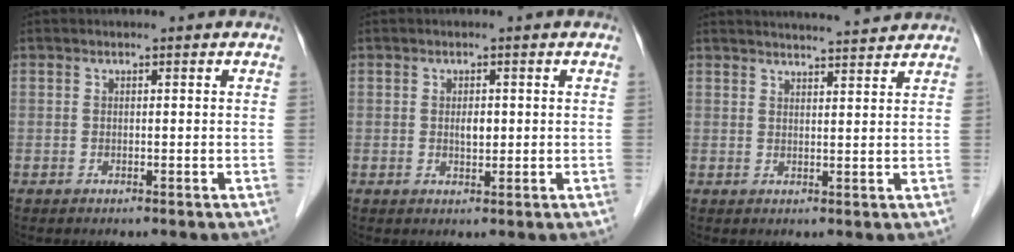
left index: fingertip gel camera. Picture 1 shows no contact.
{"total": 1.8, "force": [0.2, 0.9, 1.5], "torque": [-0.025, -0.001, 0.004]}
{"total": 7.9, "force": [7.7, -0.2, 2.0], "torque": [-0.032, 0.013, 0.098]}